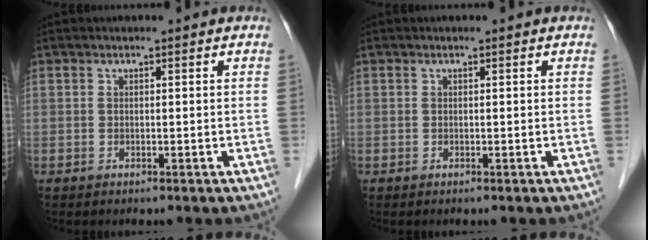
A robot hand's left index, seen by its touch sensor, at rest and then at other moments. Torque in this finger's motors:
{"motor_torque": [0.00, 0.00, 0.00, 0.00]}